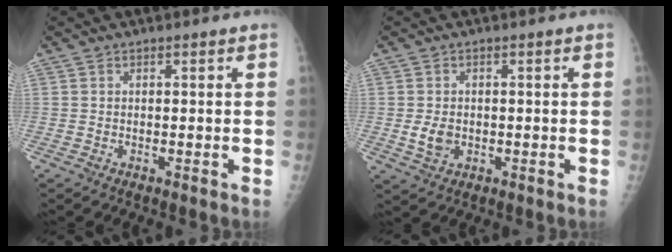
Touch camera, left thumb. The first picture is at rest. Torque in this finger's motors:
{"motor_torque": [0.01, -0.01, 0.41, 0.00, 0.04]}